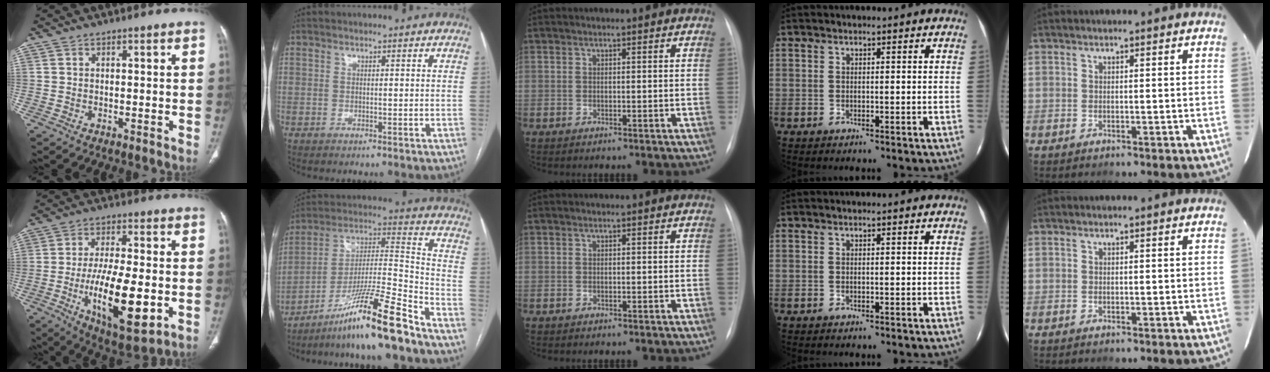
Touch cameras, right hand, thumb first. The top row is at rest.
{"thumb": {"total": 17.4, "force": [-4.2, 6.2, 15.8], "torque": [-0.259, -0.010, -0.060]}, "index": {"total": 16.8, "force": [-12.5, -1.4, 11.2], "torque": [-0.205, -0.006, -0.218]}}